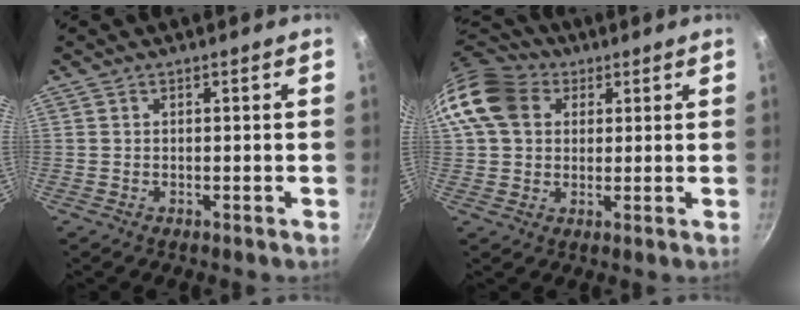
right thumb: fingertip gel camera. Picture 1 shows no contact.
{"total": 13.2, "force": [4.2, 10.4, 6.9], "torque": [-0.119, 0.016, 0.062]}